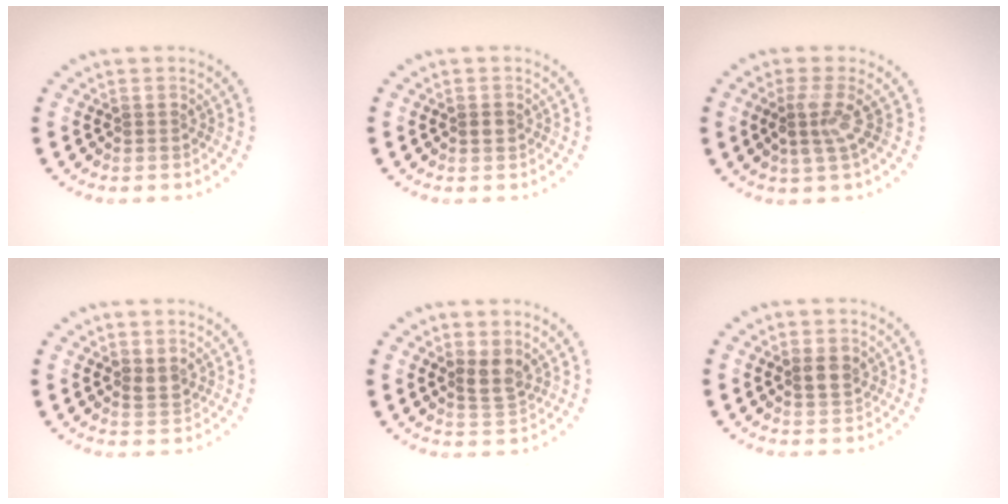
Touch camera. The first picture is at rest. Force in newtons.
{"total": 1.0, "press": 1.0, "slide": 0.2}
{"total": 2.4, "press": 1.7, "slide": 1.6}
{"total": 1.3, "press": 1.2, "slide": 0.5}
{"total": 2.1, "press": 1.8, "slide": 1.1}
{"total": 1.8, "press": 1.7, "slide": 0.7}